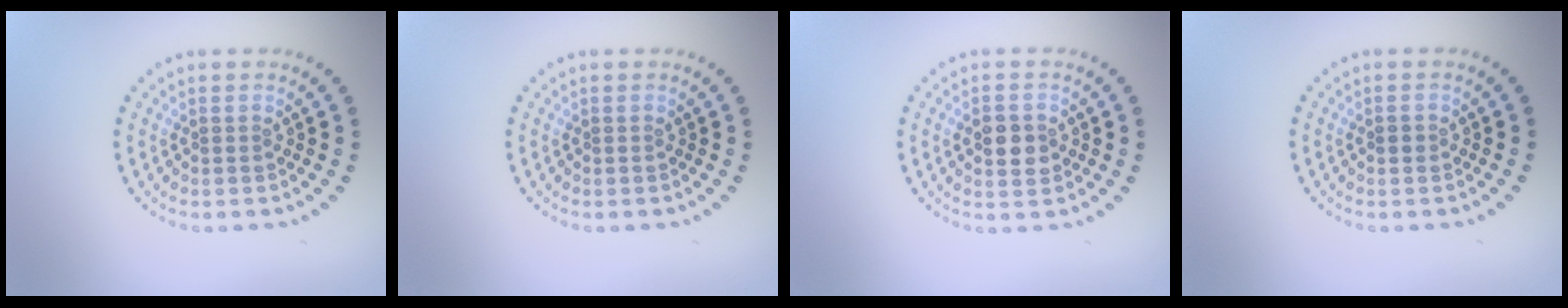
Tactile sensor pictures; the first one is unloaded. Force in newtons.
{"total": 0.0}
{"total": 2.8, "press": 2.8, "slide": 0.1}
{"total": 0.8, "press": 0.8, "slide": 0.1}